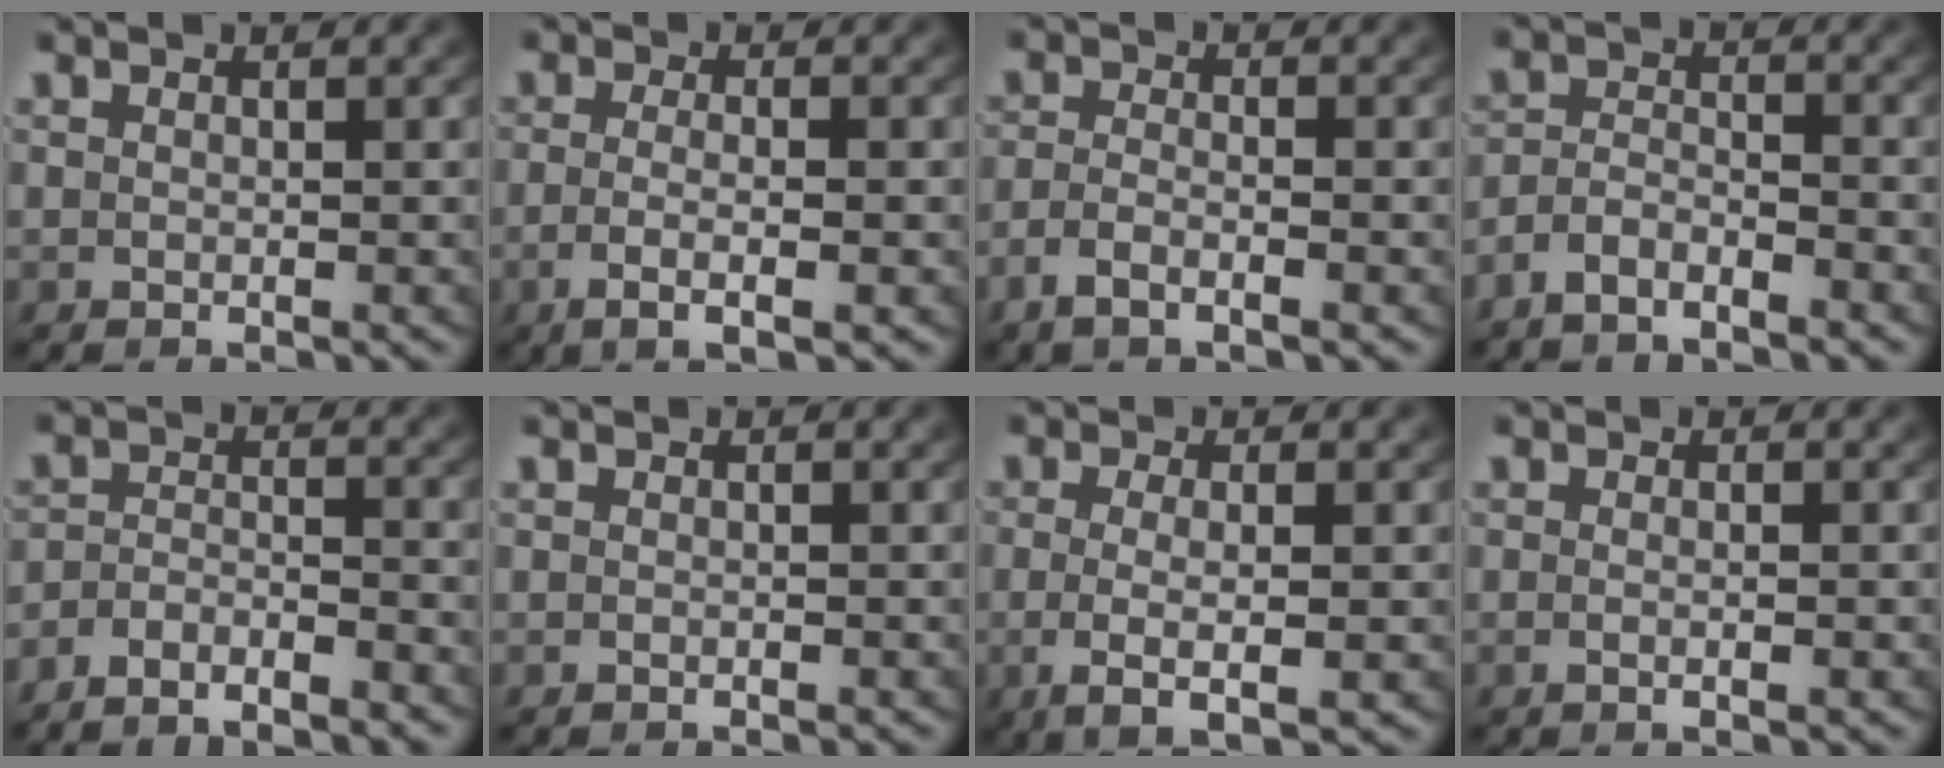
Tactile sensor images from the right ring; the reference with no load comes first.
{"total": 3.7, "force": [-1.6, 0.6, 3.3], "torque": [-0.069, -0.015, -0.018]}
{"total": 2.7, "force": [-1.7, 0.8, 1.9], "torque": [-0.047, -0.007, -0.027]}
{"total": 3.4, "force": [-2.6, 1.8, 1.2], "torque": [-0.027, -0.007, -0.050]}
{"total": 4.4, "force": [-4.0, 1.6, 1.0], "torque": [-0.018, -0.009, -0.071]}
{"total": 0.0}
{"total": 4.6, "force": [-0.9, 1.3, 4.3], "torque": [-0.085, -0.016, -0.003]}
{"total": 1.0, "force": [-0.6, -0.2, 0.8], "torque": [-0.018, -0.006, -0.008]}